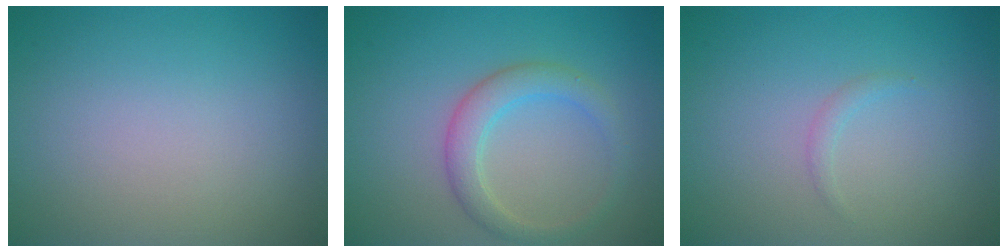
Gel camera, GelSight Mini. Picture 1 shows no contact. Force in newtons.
{"total": 3.0, "press": 3.0, "slide": 0.1}
{"total": 0.7, "press": 0.7, "slide": 0.1}